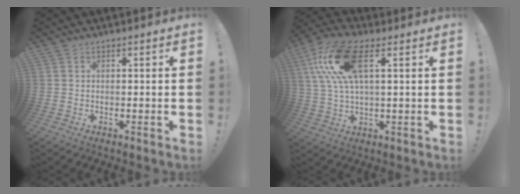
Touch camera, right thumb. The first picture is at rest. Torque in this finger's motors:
{"motor_torque": [2.16, 2.21, 0.67, 0.12, 0.49]}